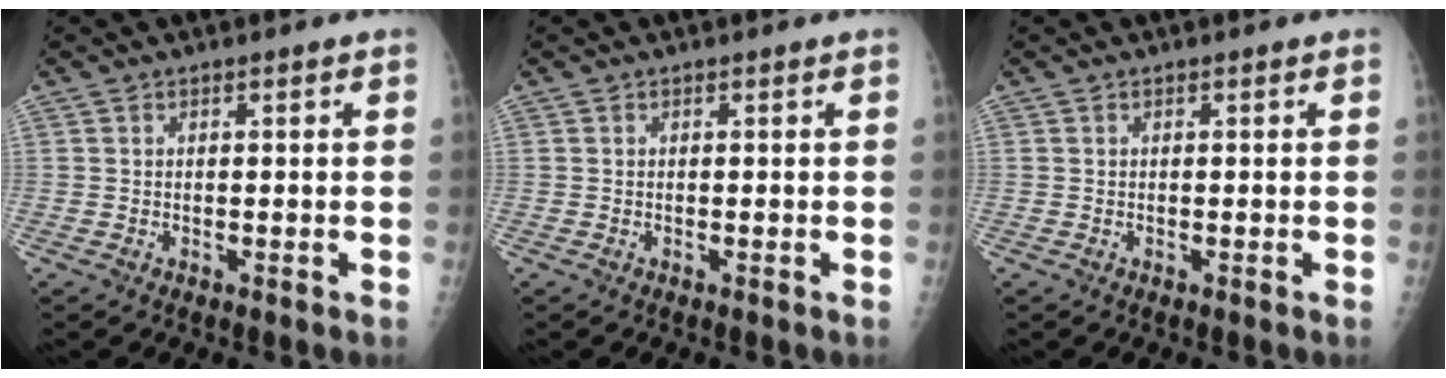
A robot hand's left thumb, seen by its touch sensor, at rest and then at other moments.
{"total": 0.0}
{"total": 0.0}